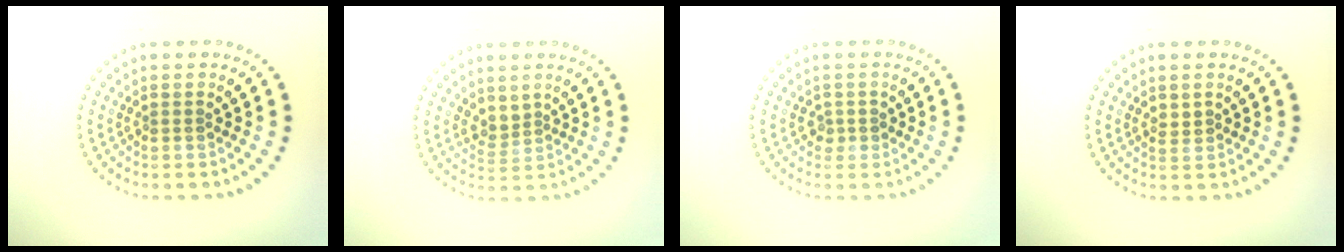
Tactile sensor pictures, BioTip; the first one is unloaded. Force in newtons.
{"total": 1.8, "press": 1.2, "slide": 1.3}
{"total": 1.2, "press": 1.0, "slide": 0.7}
{"total": 0.9, "press": 0.8, "slide": 0.4}